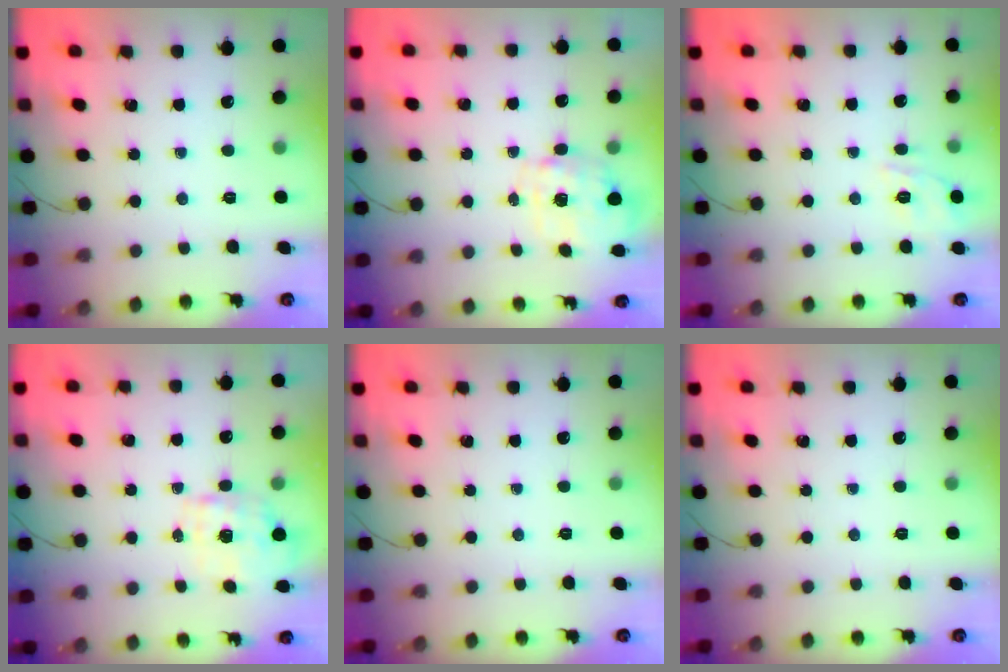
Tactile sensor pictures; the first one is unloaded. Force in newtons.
{"total": 2.8, "press": 2.7, "slide": 0.9}
{"total": 8.9, "press": 8.8, "slide": 1.3}
{"total": 1.1, "press": 1.0, "slide": 0.5}
{"total": 0.0}
{"total": 0.0}